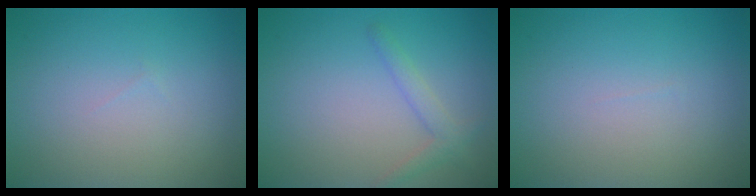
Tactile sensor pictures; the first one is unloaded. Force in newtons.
{"total": 1.8, "press": 1.7, "slide": 0.1}
{"total": 0.0}